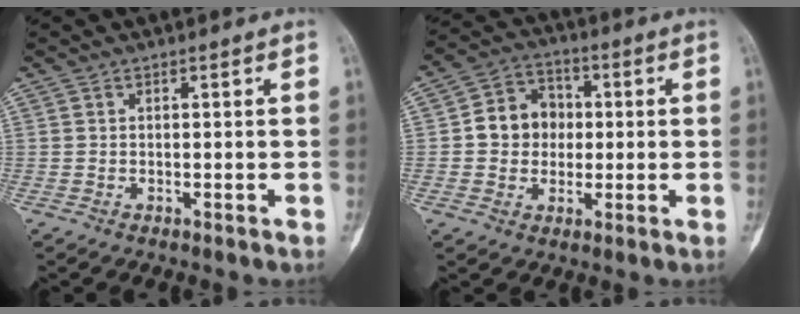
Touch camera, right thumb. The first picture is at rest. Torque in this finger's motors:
{"motor_torque": [0.01, 0.13, 0.16, -0.12, 0.09]}